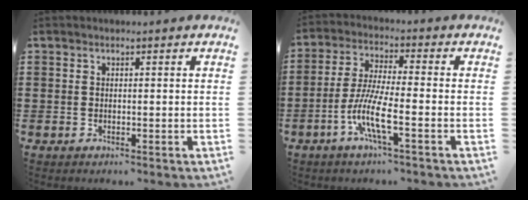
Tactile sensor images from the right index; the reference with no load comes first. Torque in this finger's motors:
{"motor_torque": [1.31, 0.83, 0.28, 0.17]}